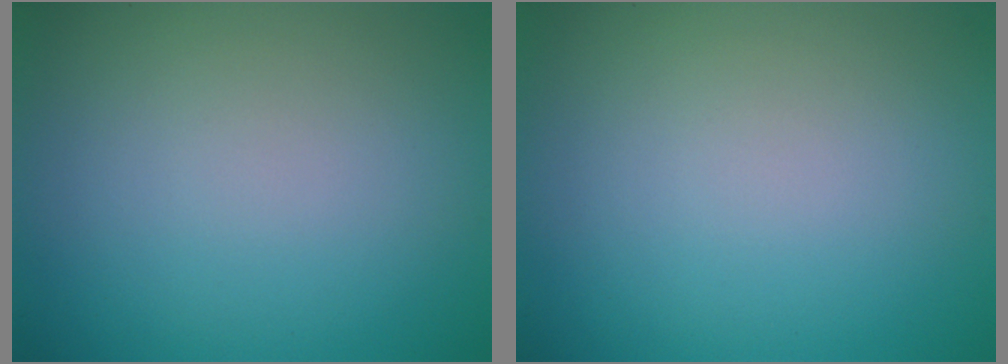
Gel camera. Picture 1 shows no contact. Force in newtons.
{"total": 0.0}